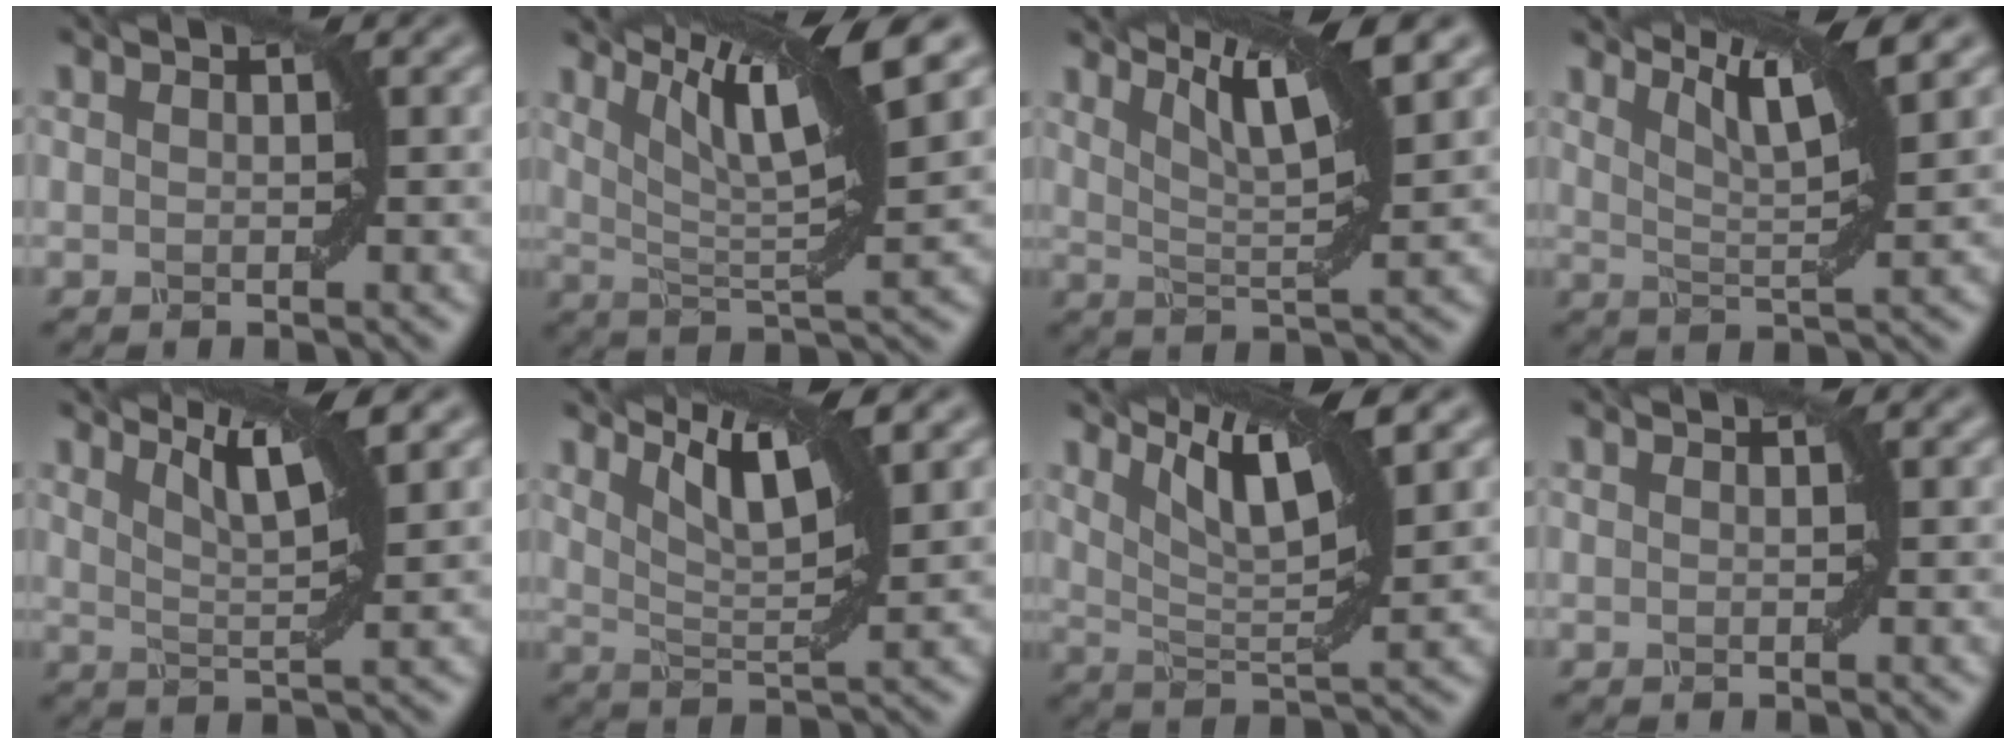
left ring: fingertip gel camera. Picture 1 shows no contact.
{"total": 9.3, "force": [4.9, 1.8, 7.7], "torque": [-0.121, 0.016, 0.089]}
{"total": 6.5, "force": [3.9, 1.3, 5.1], "torque": [-0.078, 0.011, 0.072]}
{"total": 5.2, "force": [3.3, 0.9, 4.0], "torque": [-0.062, 0.008, 0.060]}
{"total": 4.3, "force": [2.5, 0.8, 3.3], "torque": [-0.055, 0.005, 0.048]}
{"total": 5.6, "force": [3.1, 1.5, 4.5], "torque": [-0.080, 0.006, 0.061]}
{"total": 6.9, "force": [3.8, 1.7, 5.5], "torque": [-0.097, 0.008, 0.075]}
{"total": 0.0}